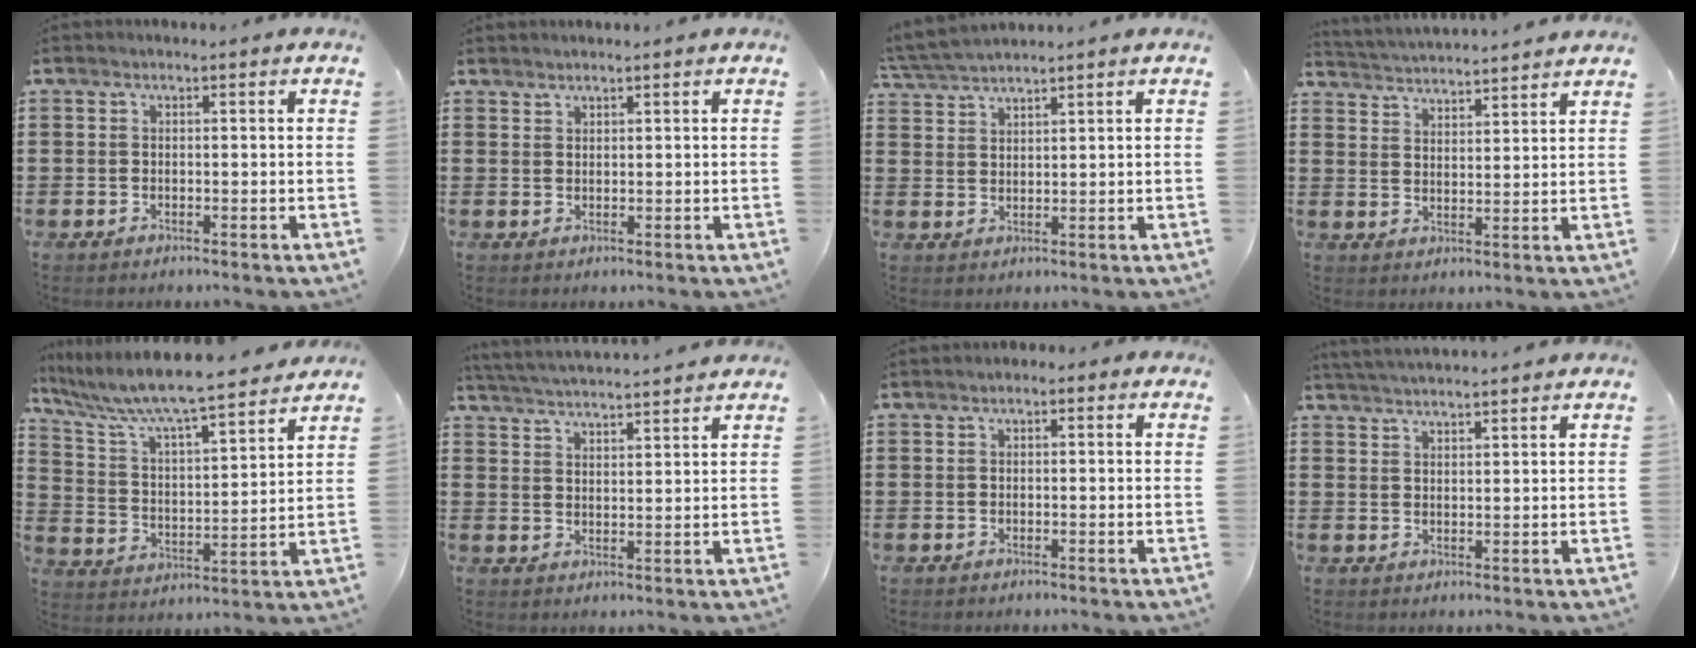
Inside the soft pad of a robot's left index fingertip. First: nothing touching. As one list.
[{"total": 1.3, "force": [1.3, 0.1, 0.0], "torque": [-0.002, -0.001, 0.027]}, {"total": 3.5, "force": [3.4, -0.1, 0.9], "torque": [-0.030, -0.006, 0.064]}, {"total": 3.5, "force": [3.4, -0.5, -0.3], "torque": [-0.009, -0.023, 0.058]}, {"total": 7.1, "force": [6.4, 0.2, 3.0], "torque": [-0.088, -0.047, 0.102]}, {"total": 3.8, "force": [3.7, -0.6, 0.2], "torque": [-0.020, -0.025, 0.063]}, {"total": 0.6, "force": [0.1, 0.5, 0.4], "torque": [-0.008, 0.005, 0.001]}, {"total": 3.1, "force": [3.0, -0.5, 0.2], "torque": [-0.013, -0.008, 0.057]}]